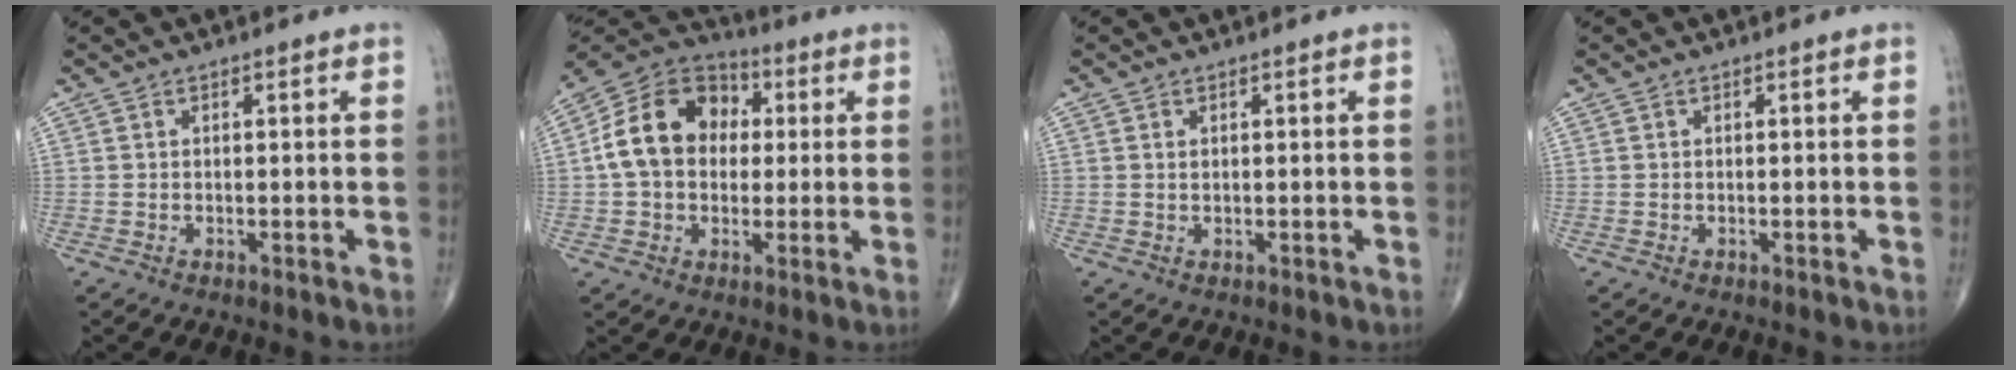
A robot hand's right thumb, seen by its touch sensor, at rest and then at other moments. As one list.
[{"total": 15.1, "force": [1.5, 11.6, 9.7], "torque": [-0.151, 0.030, 0.016]}, {"total": 0.7, "force": [0.3, 0.3, 0.5], "torque": [-0.010, 0.002, 0.007]}, {"total": 0.0}]